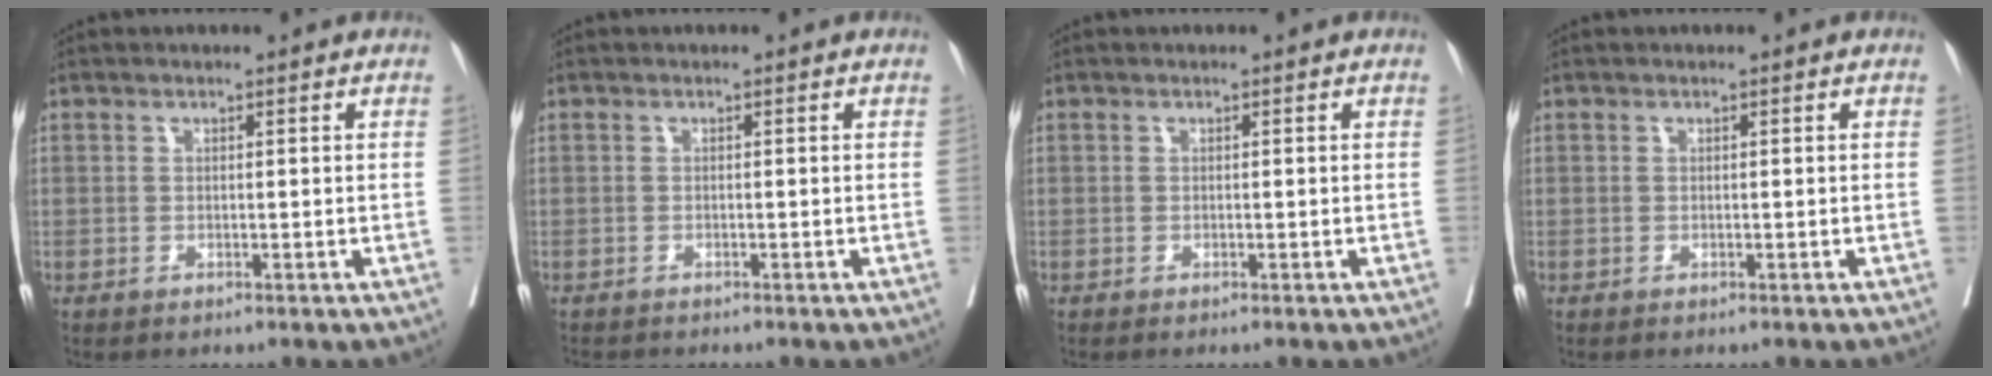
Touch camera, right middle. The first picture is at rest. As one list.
[{"total": 3.0, "force": [-2.8, 0.4, 1.0], "torque": [-0.022, -0.009, -0.042]}, {"total": 1.1, "force": [-1.0, 0.1, 0.5], "torque": [-0.006, -0.002, -0.014]}, {"total": 0.0}]